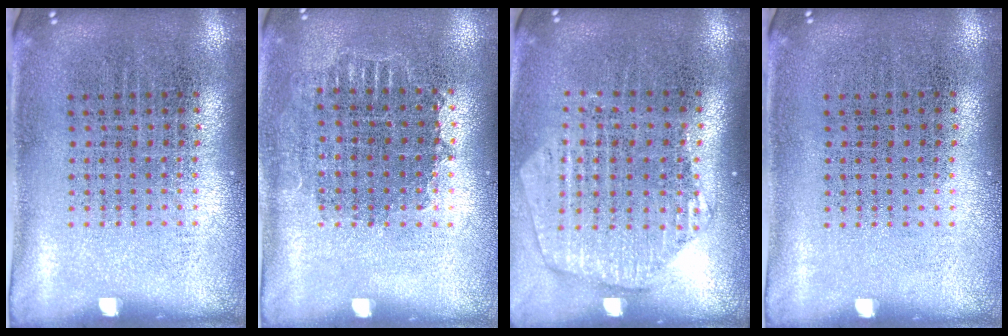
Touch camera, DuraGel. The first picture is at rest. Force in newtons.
{"total": 0.9, "press": 0.8, "slide": 0.2}
{"total": 1.7, "press": 1.6, "slide": 0.7}
{"total": 0.0}